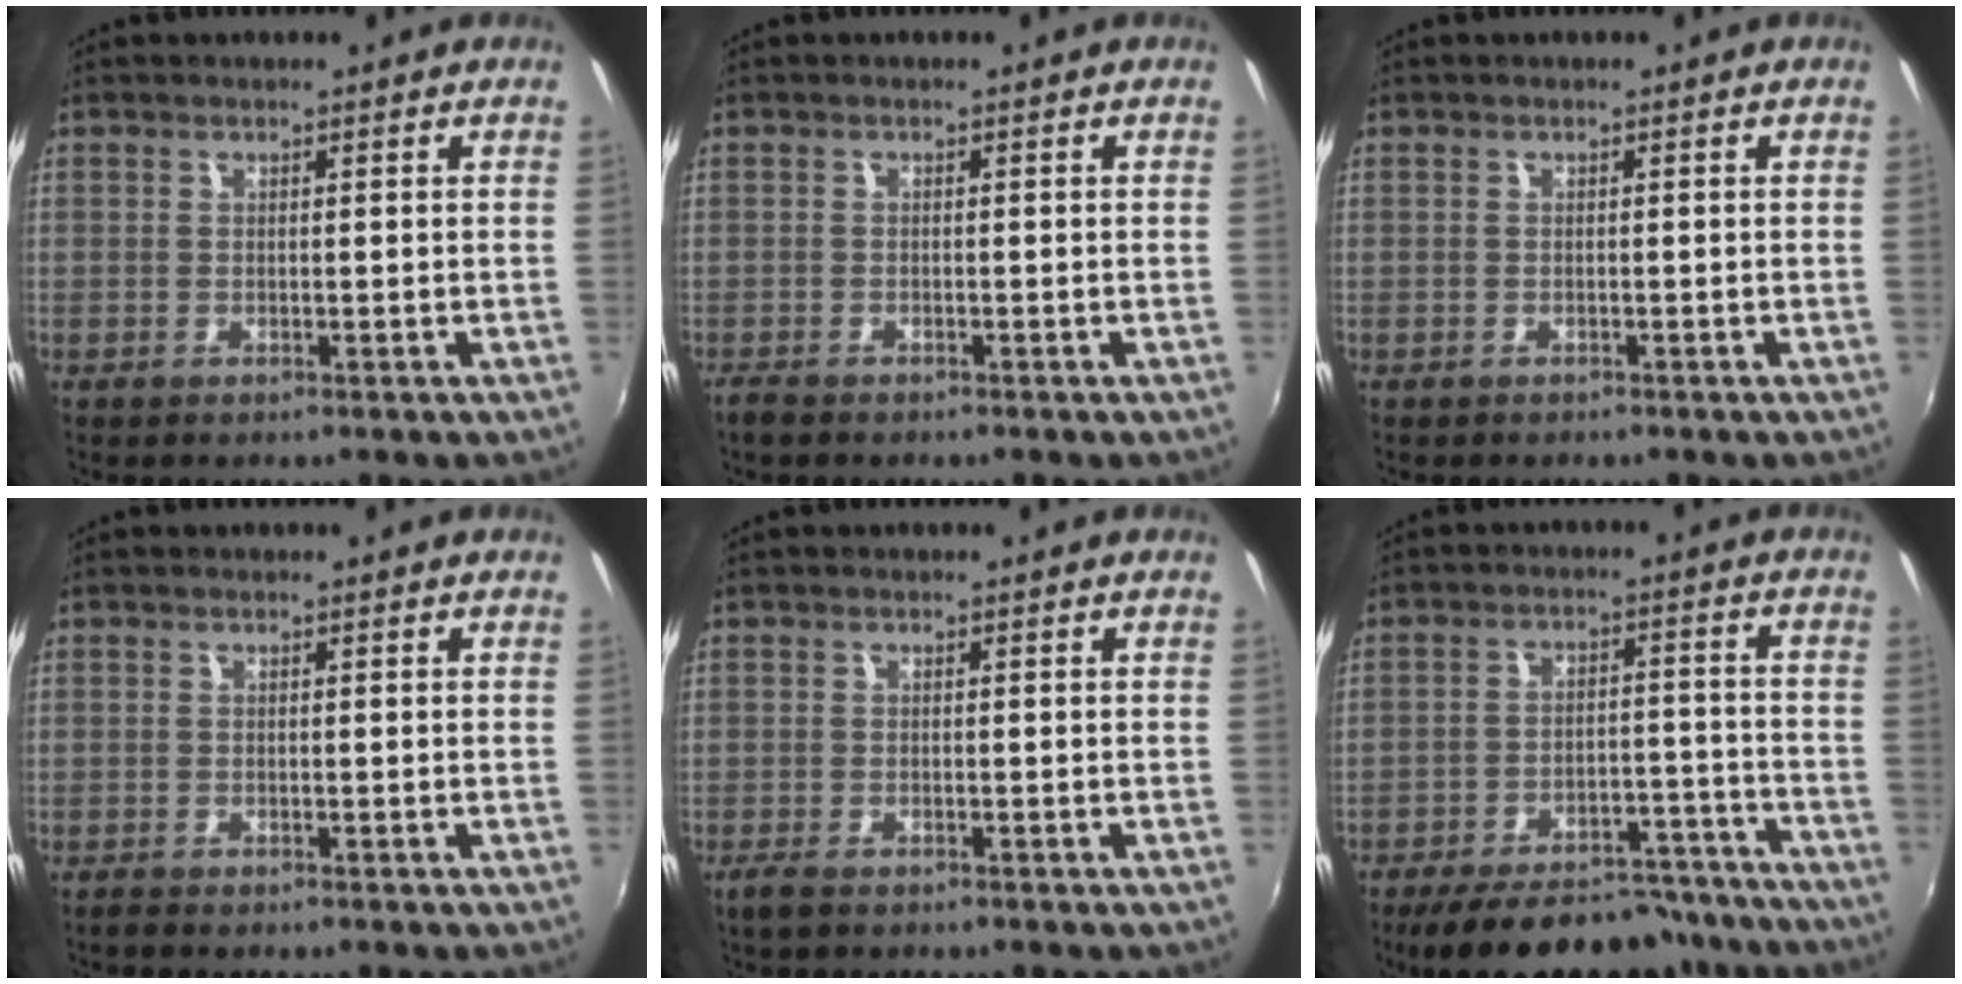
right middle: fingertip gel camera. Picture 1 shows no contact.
{"total": 2.0, "force": [-1.7, 0.6, 0.7], "torque": [-0.020, -0.007, -0.035]}
{"total": 0.7, "force": [-0.6, 0.3, 0.1], "torque": [-0.005, -0.001, -0.008]}
{"total": 1.0, "force": [-1.0, 0.2, 0.2], "torque": [-0.007, -0.005, -0.019]}
{"total": 2.5, "force": [-2.0, 0.8, 1.3], "torque": [-0.032, -0.008, -0.038]}
{"total": 19.8, "force": [-17.1, 6.5, 7.7], "torque": [-0.140, 0.015, -0.221]}